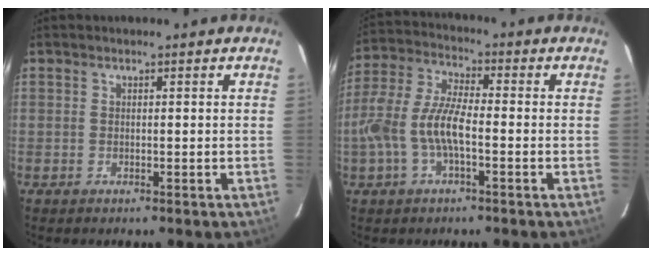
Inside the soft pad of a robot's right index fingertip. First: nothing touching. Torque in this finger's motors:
{"motor_torque": [1.47, -0.31, 0.76, 0.20]}